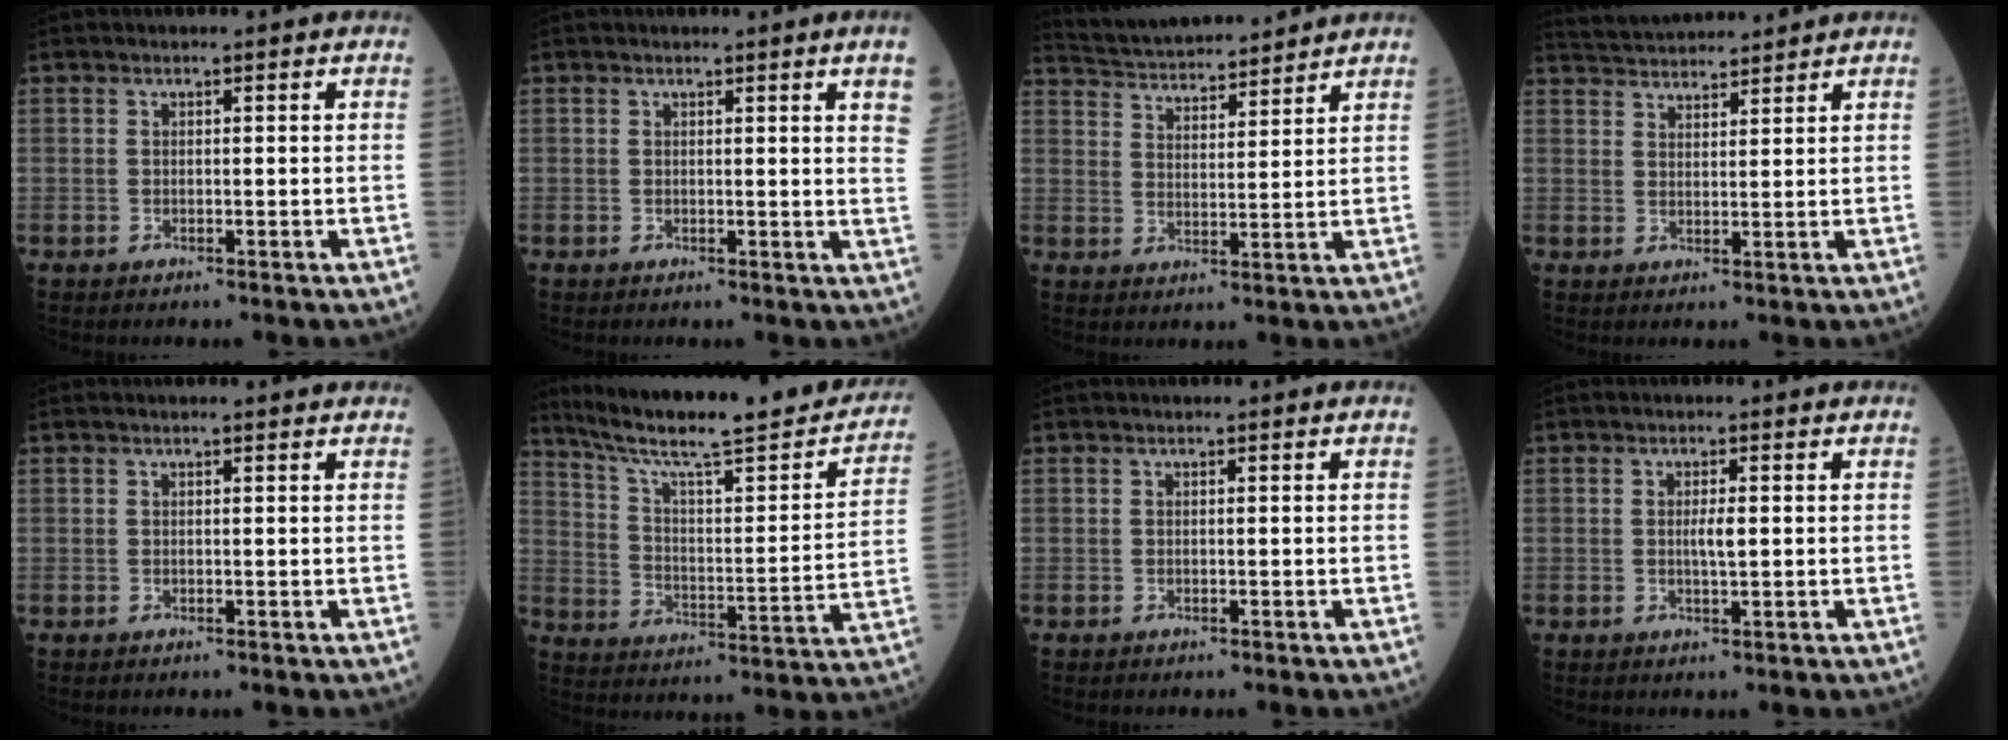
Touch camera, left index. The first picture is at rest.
{"total": 4.3, "force": [2.7, -0.3, 3.3], "torque": [-0.035, -0.017, 0.013]}
{"total": 13.1, "force": [12.5, 1.5, 3.7], "torque": [-0.071, 0.018, 0.200]}
{"total": 7.8, "force": [7.7, 0.7, 1.3], "torque": [-0.033, 0.029, 0.126]}
{"total": 2.3, "force": [2.2, 0.3, 0.8], "torque": [-0.014, 0.010, 0.020]}
{"total": 26.2, "force": [22.2, 3.1, 13.4], "torque": [-0.209, -0.032, 0.311]}
{"total": 0.0}
{"total": 1.9, "force": [0.1, 0.3, 1.9], "torque": [-0.038, -0.004, 0.002]}